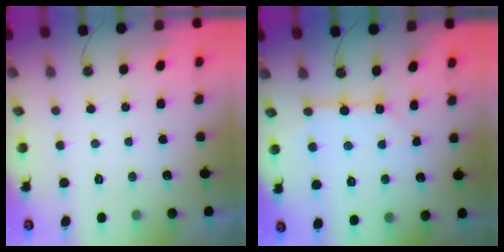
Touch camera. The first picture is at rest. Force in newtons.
{"total": 4.5, "press": 4.4, "slide": 0.2}